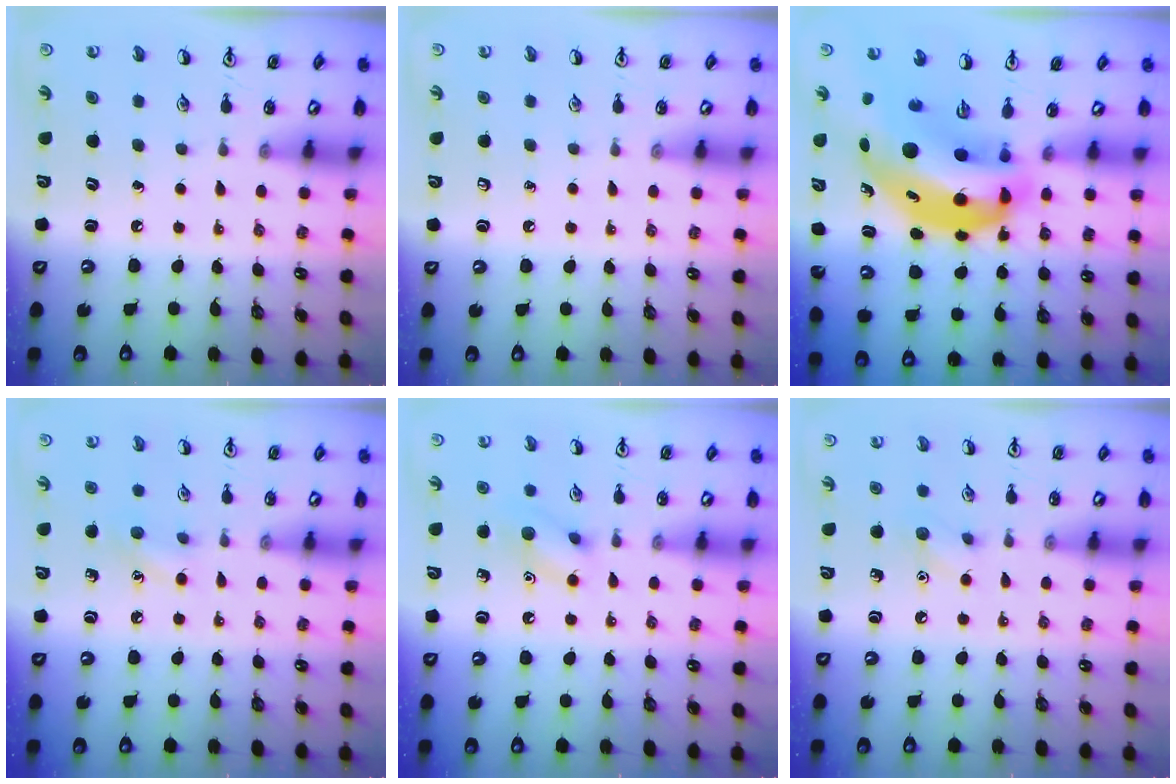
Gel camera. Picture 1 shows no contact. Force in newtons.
{"total": 0.0}
{"total": 13.0, "press": 12.5, "slide": 3.5}
{"total": 6.7, "press": 6.4, "slide": 1.9}
{"total": 8.1, "press": 8.1, "slide": 0.5}
{"total": 6.1, "press": 5.8, "slide": 1.9}